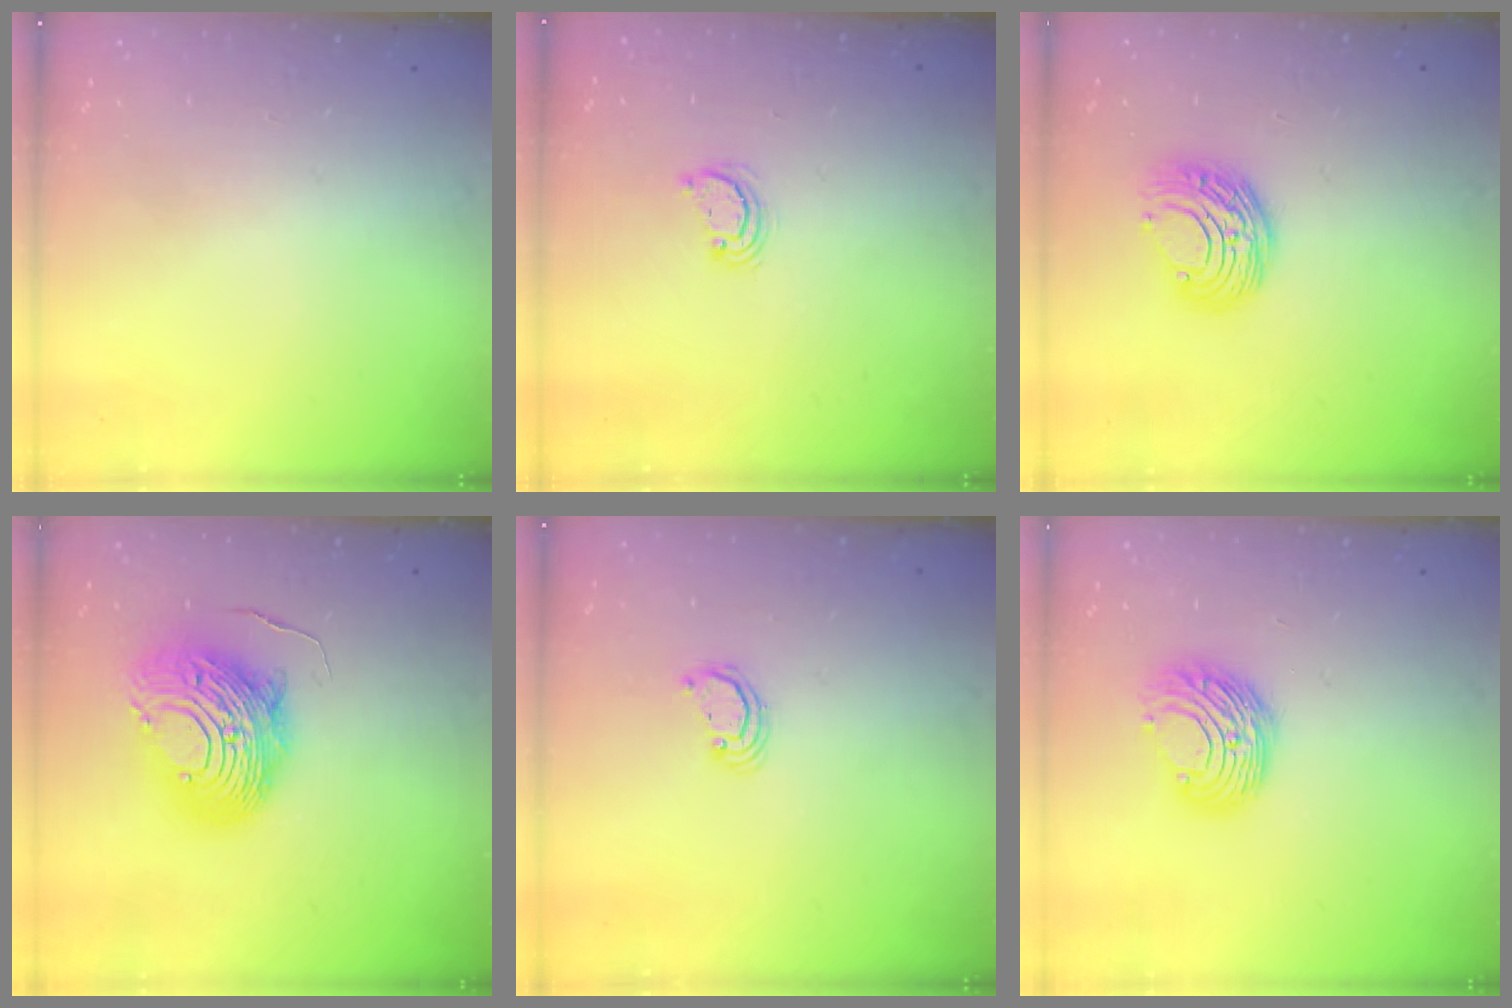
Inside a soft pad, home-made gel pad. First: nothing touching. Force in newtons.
{"total": 3.0, "press": 3.0, "slide": 0.2}
{"total": 8.9, "press": 8.9, "slide": 0.3}
{"total": 14.9, "press": 14.8, "slide": 1.3}
{"total": 2.2, "press": 2.2, "slide": 0.2}
{"total": 9.1, "press": 9.1, "slide": 0.4}